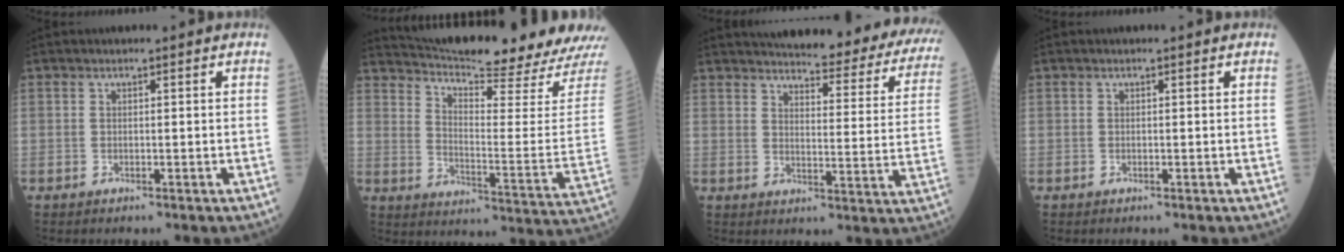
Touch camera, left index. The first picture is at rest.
{"total": 22.6, "force": [21.2, -0.5, 7.7], "torque": [-0.135, -0.099, 0.276]}
{"total": 28.8, "force": [26.0, 5.2, 11.2], "torque": [-0.147, -0.086, 0.287]}
{"total": 0.0}